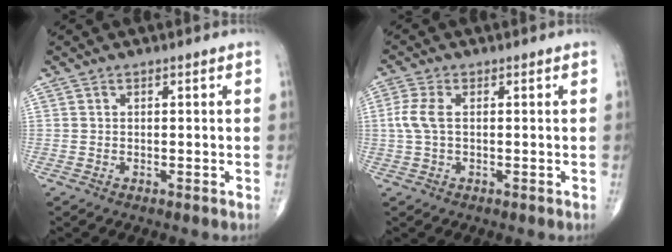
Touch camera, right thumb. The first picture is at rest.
{"total": 4.1, "force": [0.3, 2.0, 3.5], "torque": [-0.100, 0.007, 0.002]}